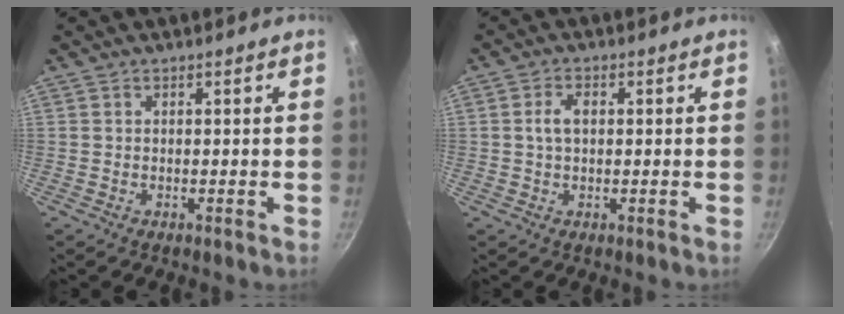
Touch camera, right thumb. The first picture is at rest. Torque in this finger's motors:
{"motor_torque": [-0.65, 0.25, 0.72, 0.04, 0.04]}